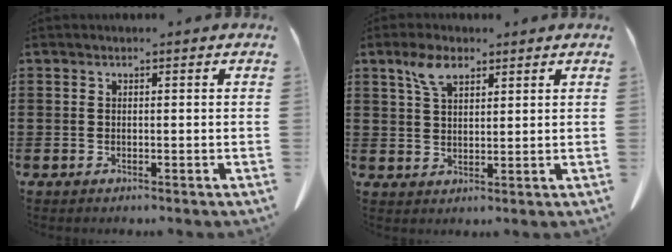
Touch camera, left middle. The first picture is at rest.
{"total": 5.1, "force": [3.1, 2.2, 3.4], "torque": [-0.077, 0.005, 0.057]}